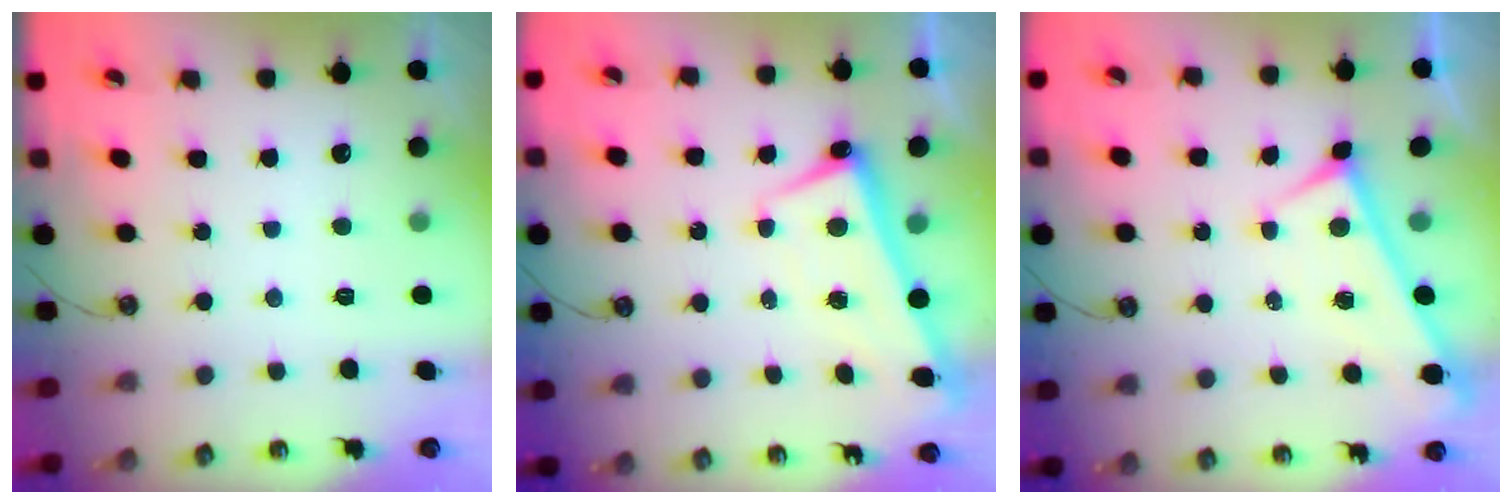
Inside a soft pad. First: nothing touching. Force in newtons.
{"total": 2.6, "press": 2.6, "slide": 0.3}
{"total": 0.0}